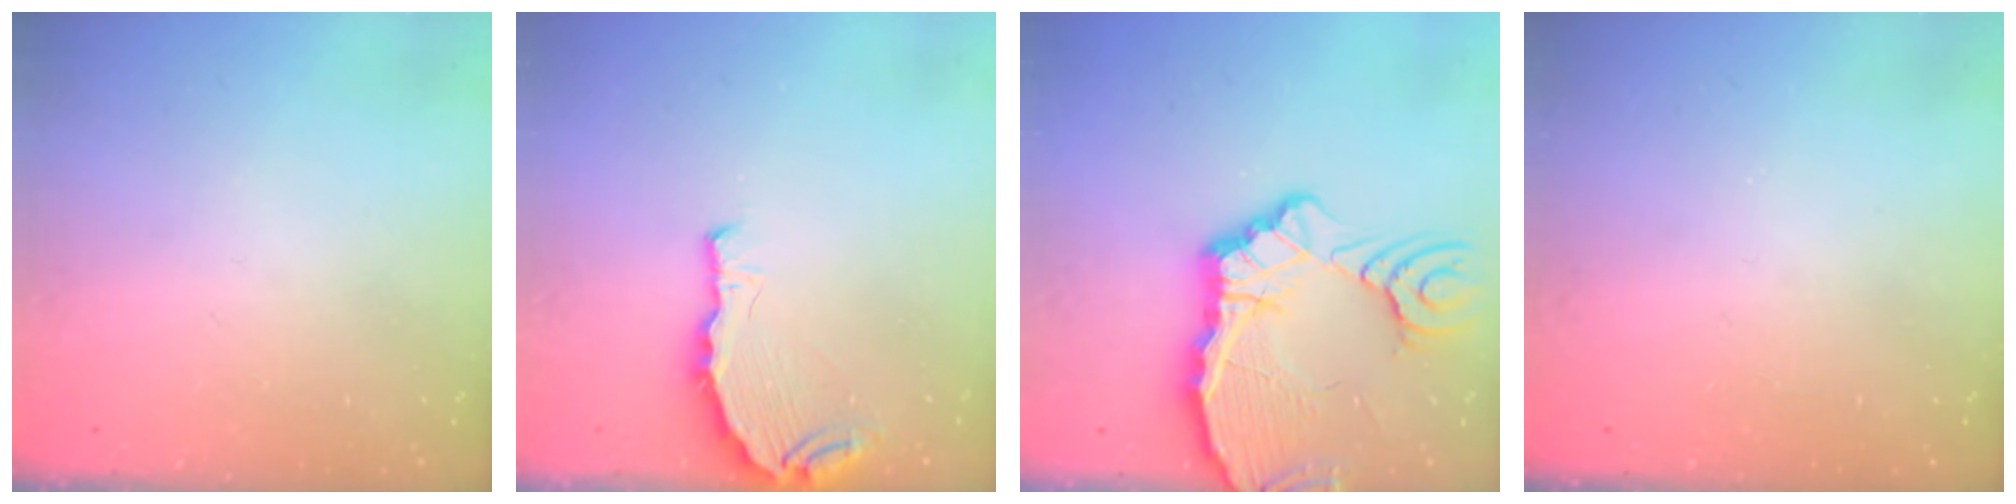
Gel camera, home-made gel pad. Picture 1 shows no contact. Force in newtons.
{"total": 7.5, "press": 5.6, "slide": 4.9}
{"total": 15.3, "press": 15.2, "slide": 2.3}
{"total": 0.0}